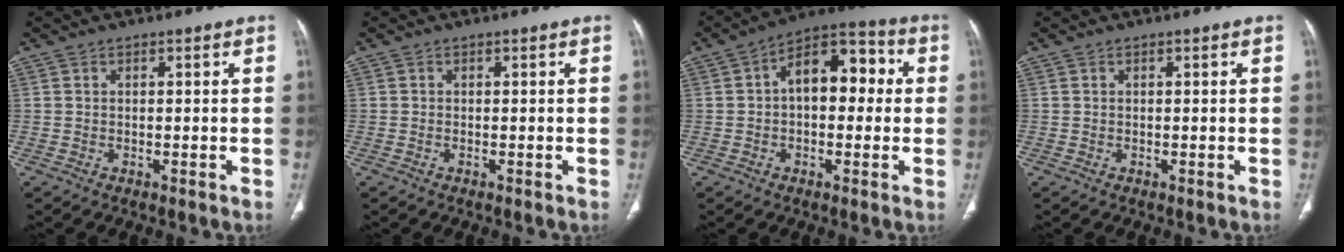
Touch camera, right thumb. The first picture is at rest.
{"total": 0.0}
{"total": 12.4, "force": [1.3, 7.4, 9.9], "torque": [-0.115, 0.039, 0.007]}
{"total": 0.0}